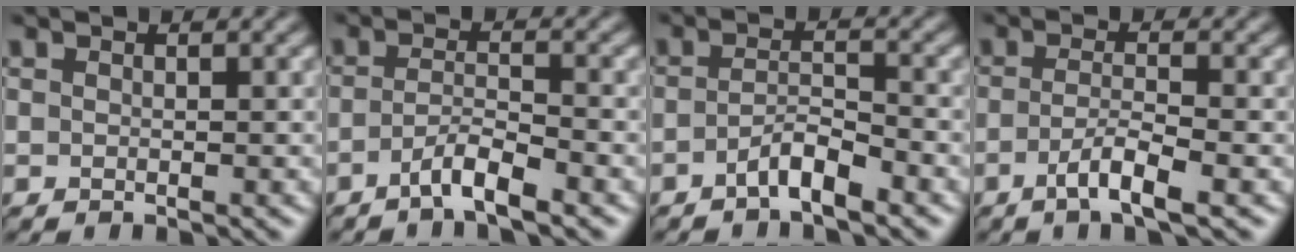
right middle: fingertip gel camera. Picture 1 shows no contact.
{"total": 3.1, "force": [-1.9, 0.5, 2.3], "torque": [-0.043, 0.004, -0.043]}
{"total": 2.8, "force": [-1.8, 0.6, 2.0], "torque": [-0.036, 0.008, -0.036]}
{"total": 3.3, "force": [-1.6, 0.6, 2.9], "torque": [-0.054, 0.000, -0.034]}